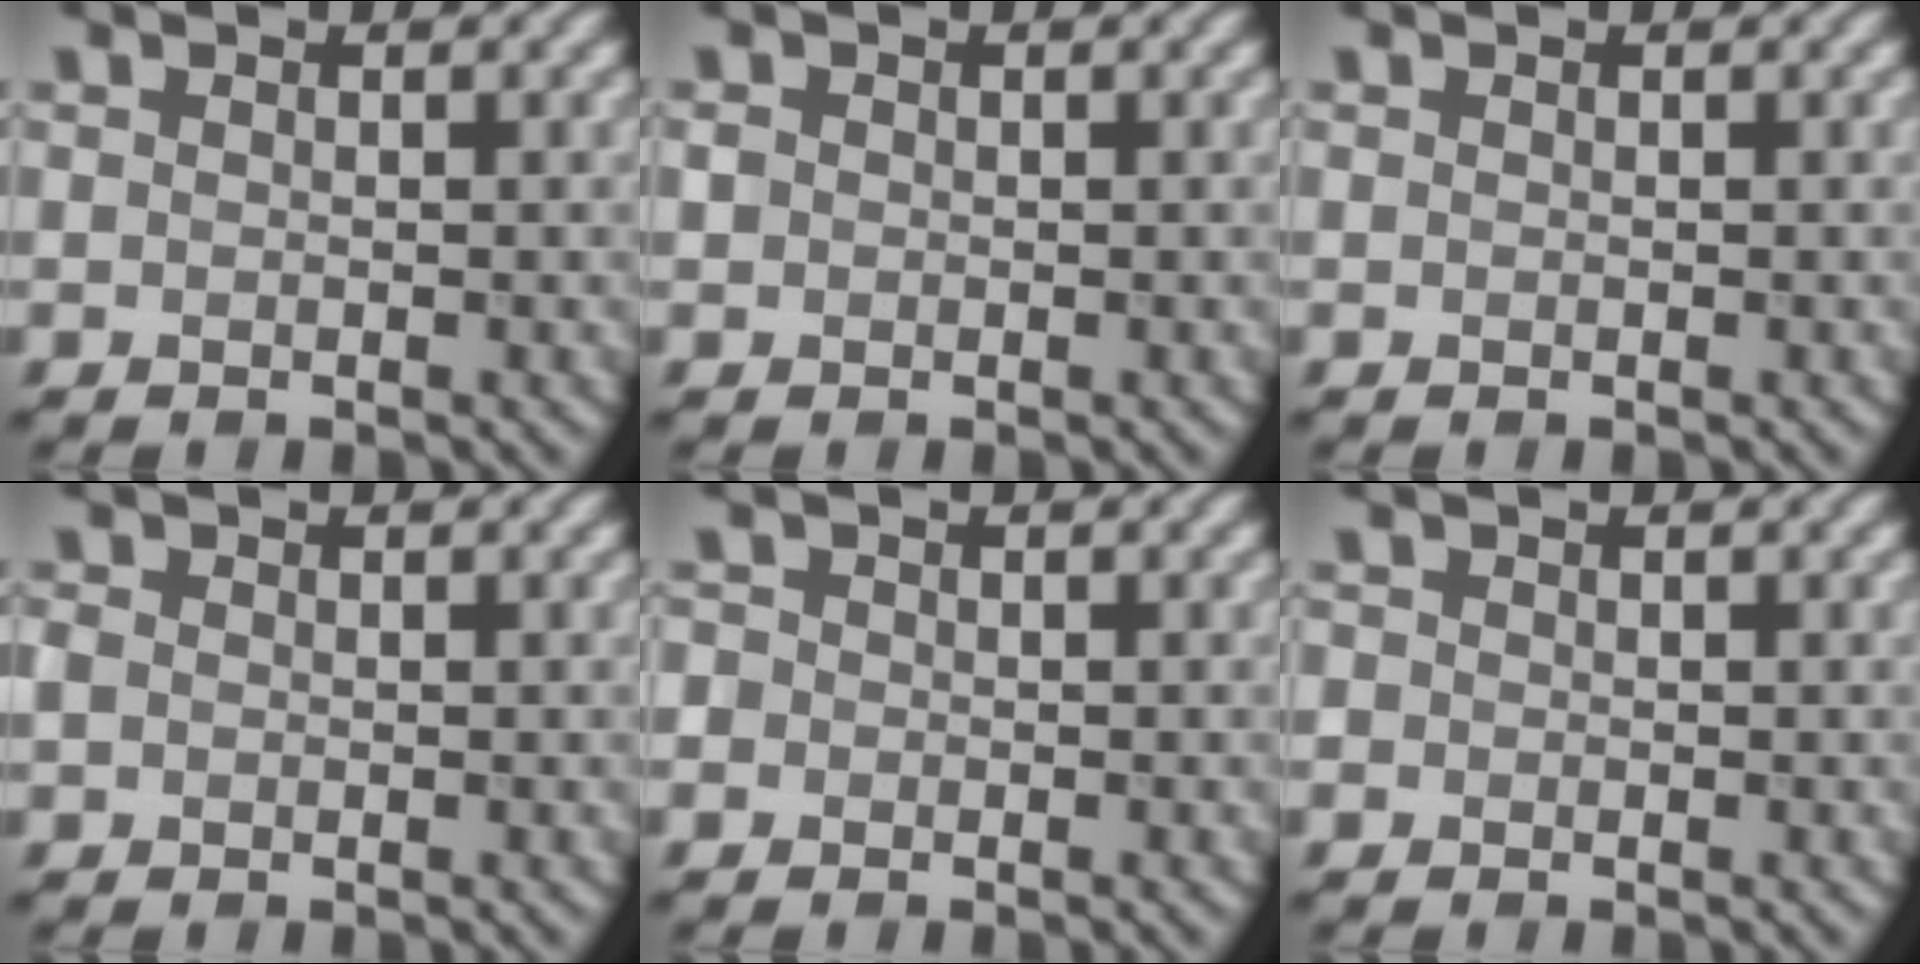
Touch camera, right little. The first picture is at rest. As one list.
[{"total": 0.8, "force": [0.0, 0.7, 0.2], "torque": [-0.003, 0.001, -0.003]}, {"total": 0.0}, {"total": 1.1, "force": [-0.1, 1.0, 0.5], "torque": [-0.009, 0.000, -0.006]}, {"total": 1.2, "force": [-0.3, 1.2, 0.2], "torque": [0.006, 0.003, -0.017]}, {"total": 0.8, "force": [-0.1, 0.8, 0.0], "torque": [0.006, -0.003, -0.007]}]